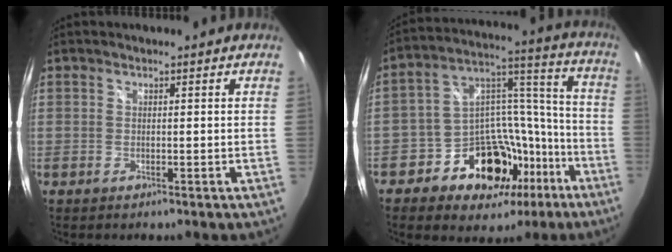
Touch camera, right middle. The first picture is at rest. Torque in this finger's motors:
{"motor_torque": [1.23, -0.91, 0.28, 0.06]}